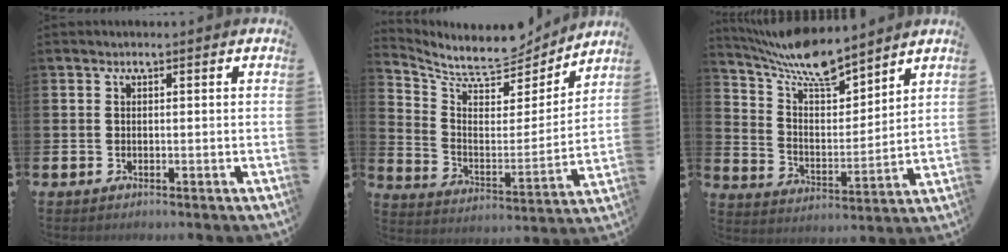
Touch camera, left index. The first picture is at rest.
{"total": 8.4, "force": [7.9, 2.2, 2.0], "torque": [-0.077, -0.066, 0.135]}
{"total": 9.8, "force": [8.9, 1.8, 3.6], "torque": [-0.110, -0.052, 0.162]}